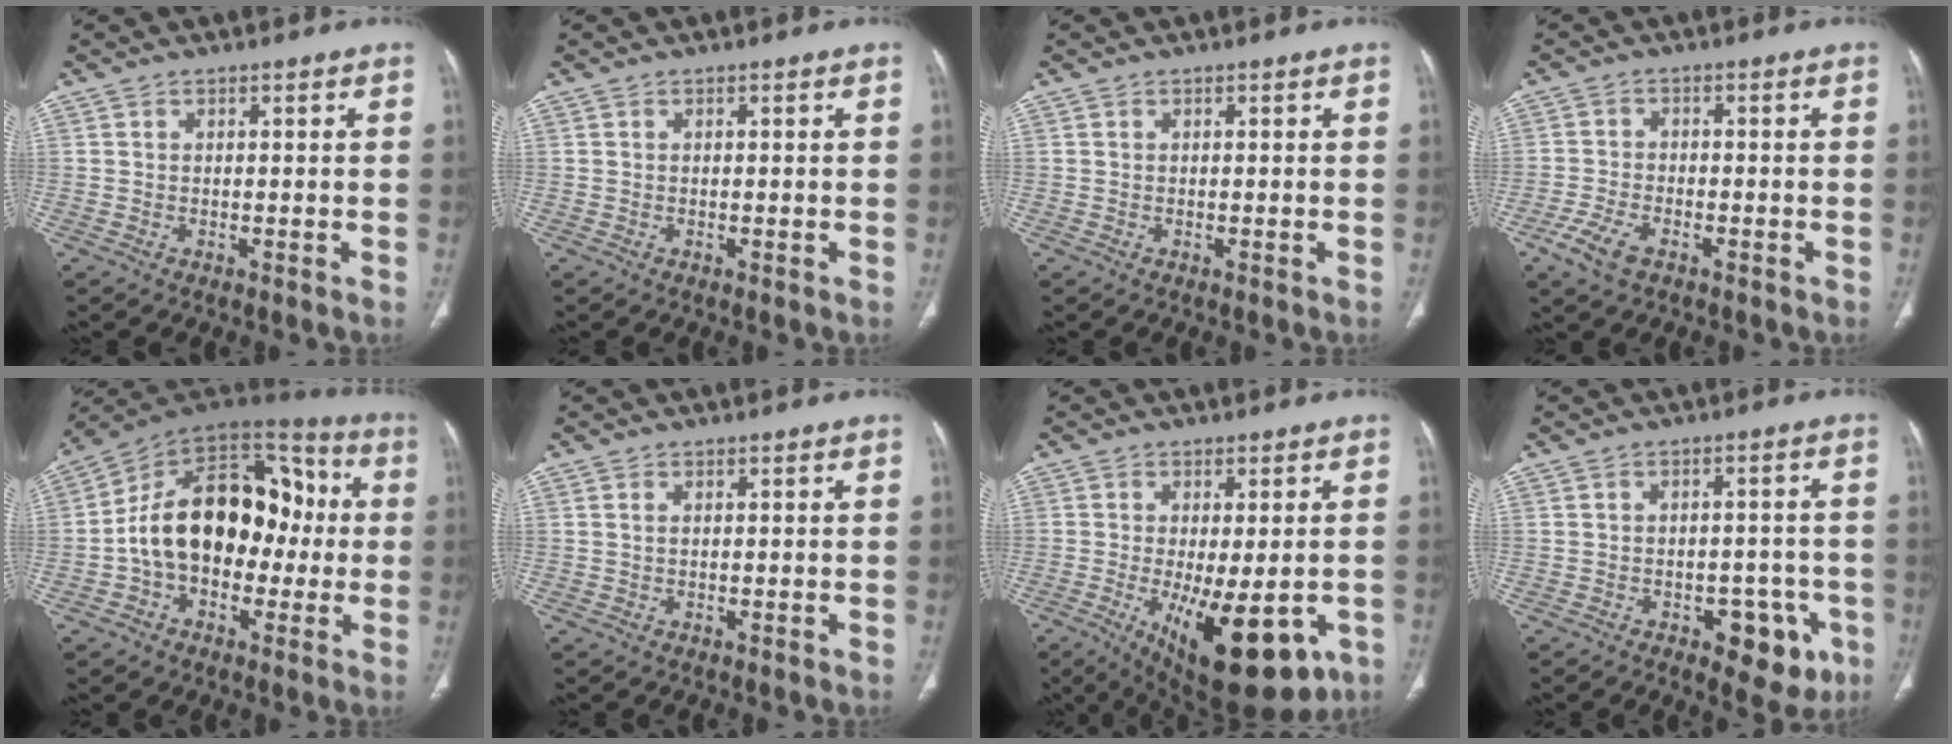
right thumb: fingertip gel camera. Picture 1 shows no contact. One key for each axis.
{"total": 0.0}
{"total": 0.0}
{"total": 5.7, "fx": -3.2, "fy": 2.8, "fz": 3.8, "tx": -0.087, "ty": 0.006, "tz": -0.061}
{"total": 22.2, "fx": -1.0, "fy": 14.8, "fz": 16.5, "tx": -0.237, "ty": 0.058, "tz": -0.019}
{"total": 0.6, "fx": 0.1, "fy": 0.3, "fz": 0.5, "tx": -0.015, "ty": 0.005, "tz": 0.005}
{"total": 17.7, "fx": -6.7, "fy": 7.3, "fz": 14.7, "tx": -0.190, "ty": -0.016, "tz": -0.079}
{"total": 9.6, "fx": -4.3, "fy": 5.4, "fz": 6.7, "tx": -0.046, "ty": 0.020, "tz": -0.046}